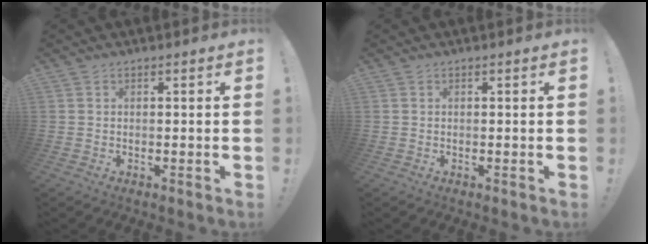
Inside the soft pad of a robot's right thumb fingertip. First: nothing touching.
{"total": 0.0}